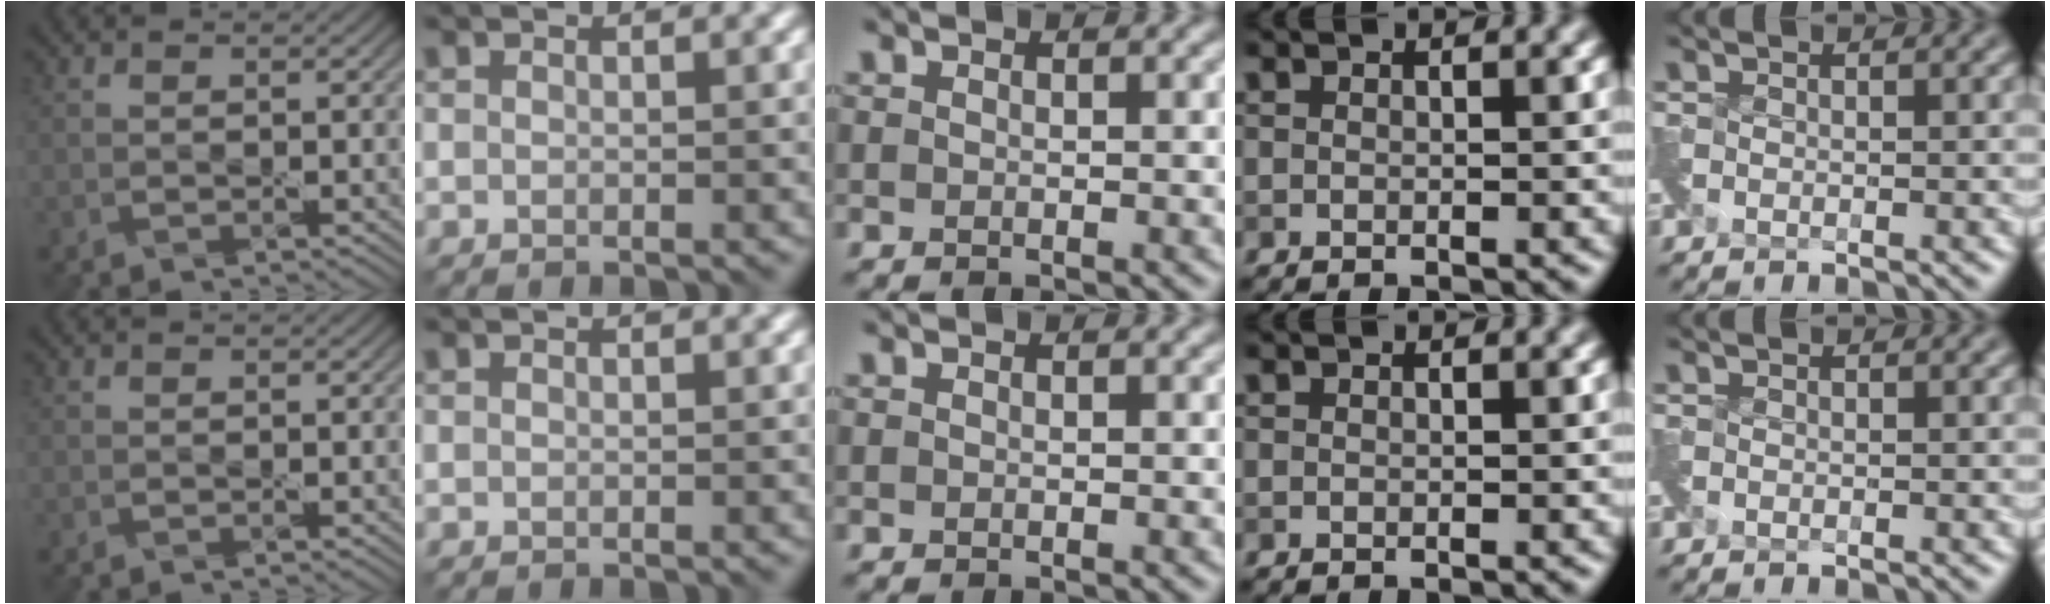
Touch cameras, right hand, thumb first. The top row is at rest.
{}